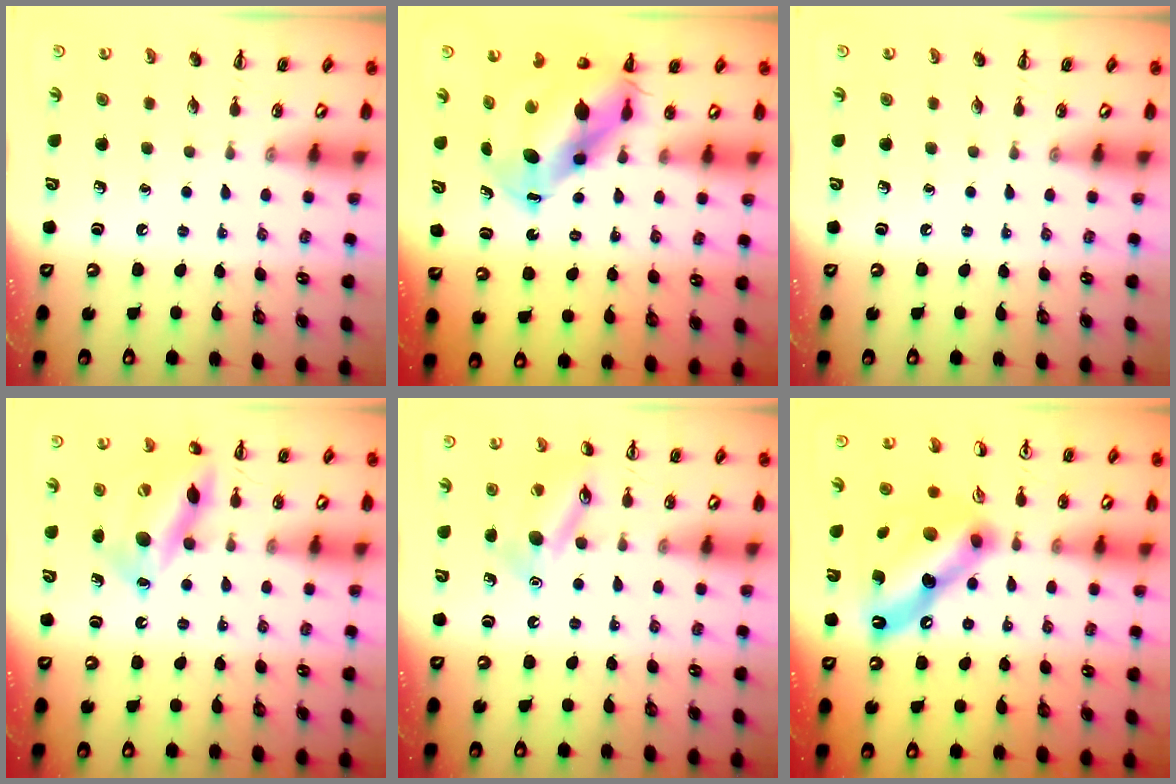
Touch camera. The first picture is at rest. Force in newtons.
{"total": 8.8, "press": 8.6, "slide": 1.9}
{"total": 0.0}
{"total": 15.9, "press": 15.6, "slide": 2.9}
{"total": 13.4, "press": 13.3, "slide": 1.4}
{"total": 17.0, "press": 17.0, "slide": 1.2}